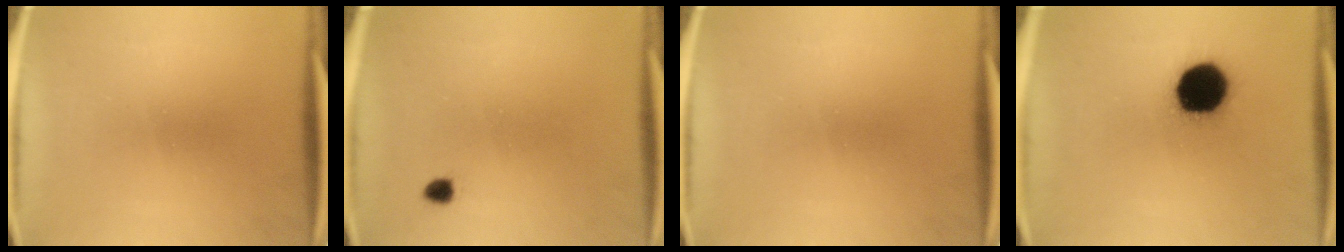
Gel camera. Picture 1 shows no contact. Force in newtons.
{"total": 1.3}
{"total": 0.0}
{"total": 15.1}